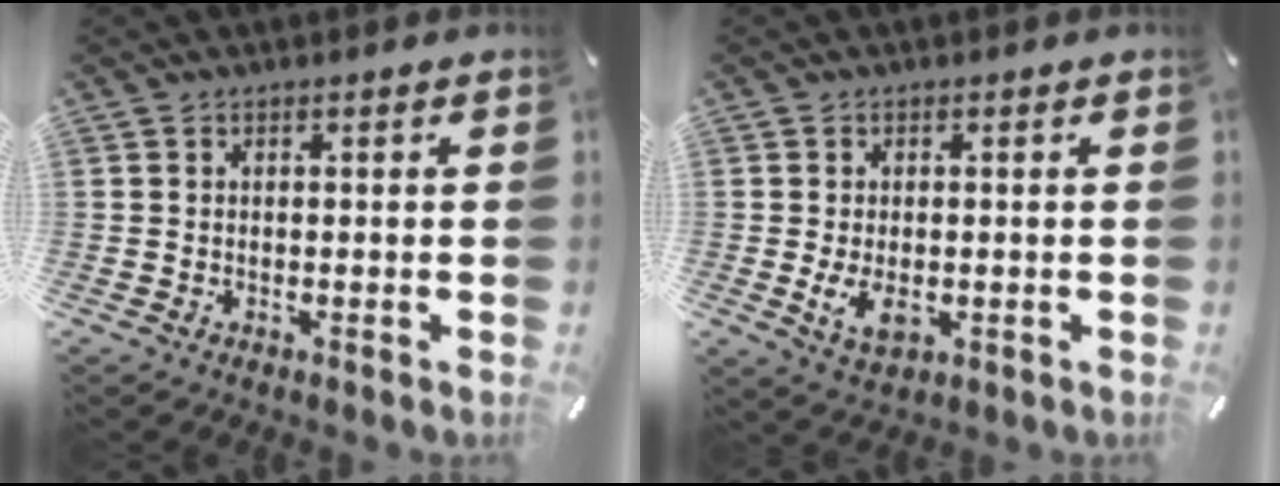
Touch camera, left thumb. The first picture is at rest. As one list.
[{"total": 5.1, "force": [-0.6, 3.1, 4.0], "torque": [-0.081, -0.012, -0.016]}]